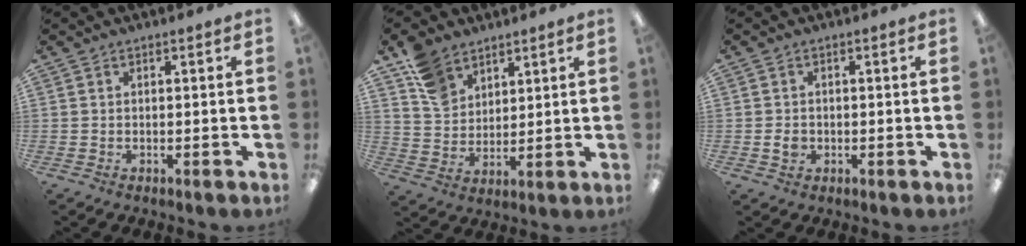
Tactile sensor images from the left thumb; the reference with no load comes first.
{"total": 9.9, "force": [6.7, 6.6, 3.1], "torque": [-0.067, -0.025, 0.131]}
{"total": 2.6, "force": [-0.4, 2.2, 1.5], "torque": [-0.025, 0.006, -0.007]}